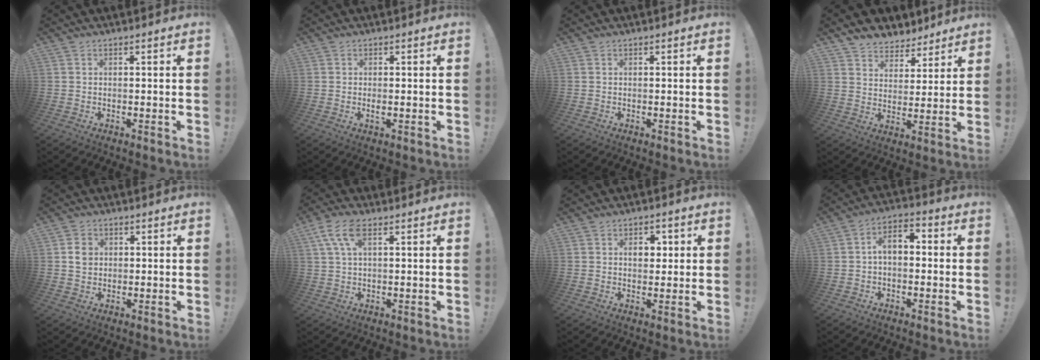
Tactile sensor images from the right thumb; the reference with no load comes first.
{"total": 1.1, "force": [-0.1, 0.3, 1.1], "torque": [-0.018, -0.002, -0.001]}
{"total": 0.0}
{"total": 6.6, "force": [5.0, 4.2, 0.7], "torque": [-0.016, -0.044, 0.099]}
{"total": 4.2, "force": [0.7, 3.7, 2.0], "torque": [-0.025, 0.001, 0.012]}
{"total": 7.5, "force": [3.0, 3.2, 6.0], "torque": [-0.116, 0.007, 0.059]}
{"total": 5.0, "force": [1.0, 3.6, 3.3], "torque": [-0.038, 0.000, 0.008]}
{"total": 5.7, "force": [-0.2, 3.6, 4.4], "torque": [-0.079, 0.011, -0.003]}